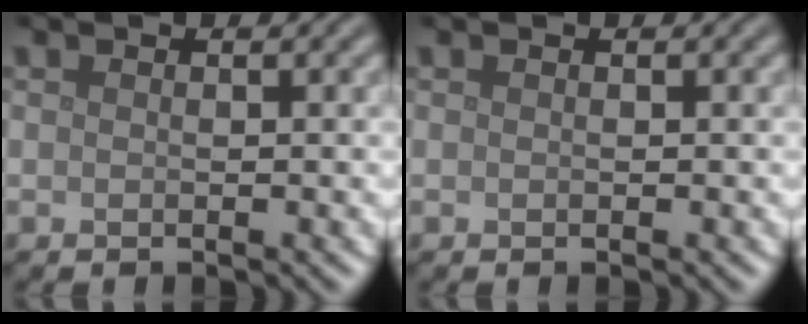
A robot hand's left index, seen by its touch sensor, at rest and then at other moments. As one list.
[{"total": 0.0}]